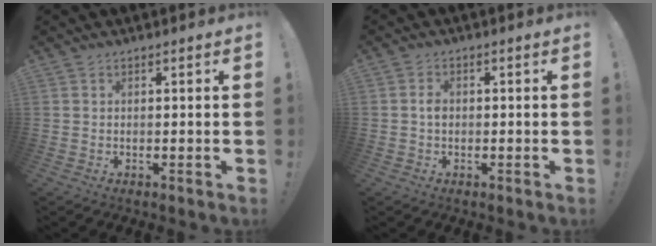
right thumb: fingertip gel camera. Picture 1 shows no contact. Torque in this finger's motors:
{"motor_torque": [0.00, -0.49, -0.31, -0.18, -0.01]}